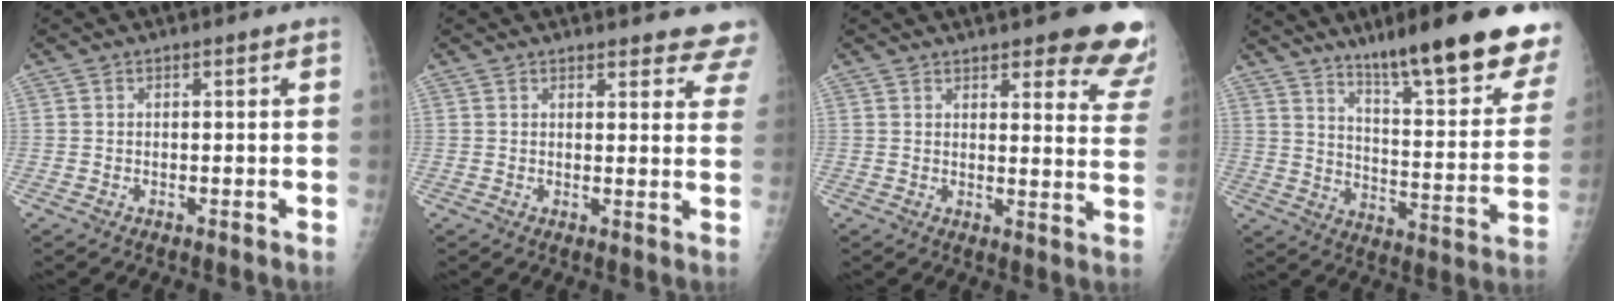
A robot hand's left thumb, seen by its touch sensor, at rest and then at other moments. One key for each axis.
{"total": 10.4, "fx": 9.5, "fy": 2.7, "fz": 3.1, "tx": 0.012, "ty": -0.042, "tz": 0.085}
{"total": 14.7, "fx": 11.5, "fy": 3.8, "fz": 8.3, "tx": -0.060, "ty": -0.064, "tz": 0.117}
{"total": 24.5, "fx": 16.9, "fy": 4.0, "fz": 17.3, "tx": -0.217, "ty": -0.081, "tz": 0.247}